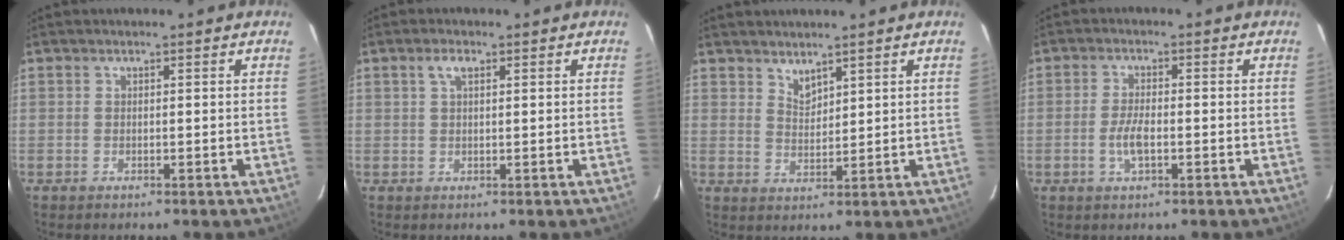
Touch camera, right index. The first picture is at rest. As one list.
[{"total": 2.0, "force": [1.0, 0.9, 1.5], "torque": [-0.031, 0.006, 0.019]}, {"total": 3.0, "force": [2.7, 0.9, 0.9], "torque": [-0.012, -0.002, 0.050]}, {"total": 4.0, "force": [-1.2, 1.5, 3.5], "torque": [-0.074, -0.001, -0.023]}]